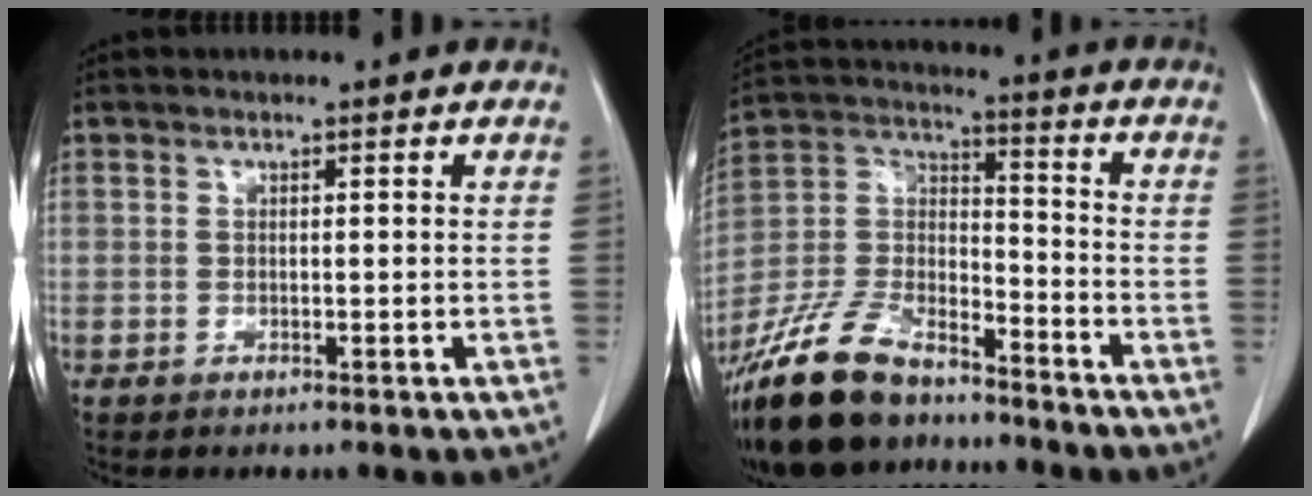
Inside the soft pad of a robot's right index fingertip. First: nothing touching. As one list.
[{"total": 17.8, "force": [-14.1, 6.6, 8.6], "torque": [-0.194, 0.004, -0.263]}]